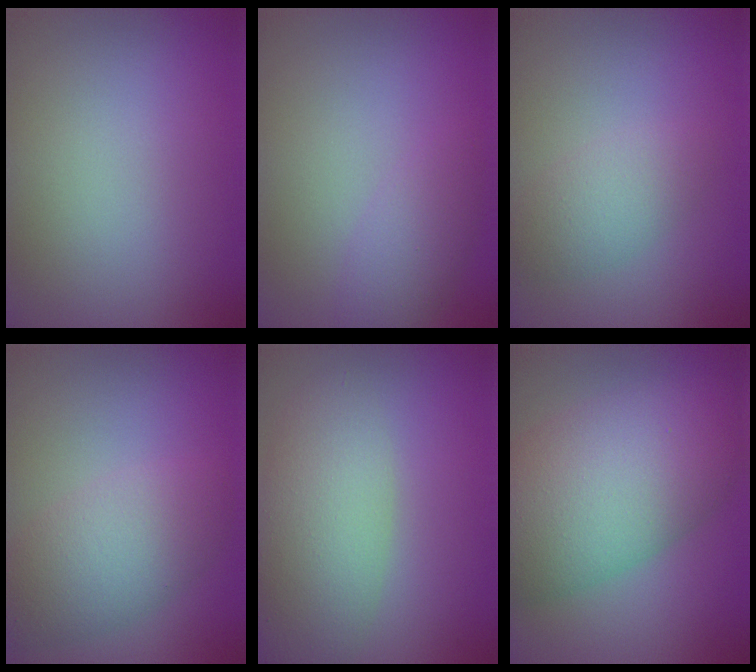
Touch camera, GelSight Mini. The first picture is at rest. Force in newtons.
{"total": 2.2, "press": 2.2, "slide": 0.2}
{"total": 2.4, "press": 2.4, "slide": 0.1}
{"total": 4.5, "press": 4.5, "slide": 0.2}
{"total": 5.4, "press": 5.4, "slide": 0.3}
{"total": 10.3, "press": 10.3, "slide": 0.2}